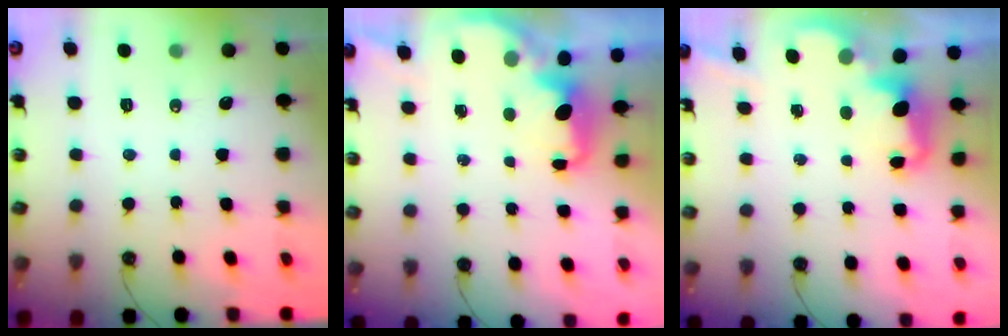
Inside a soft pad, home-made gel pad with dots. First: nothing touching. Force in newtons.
{"total": 2.2, "press": 2.1, "slide": 0.9}
{"total": 2.4, "press": 2.3, "slide": 0.6}